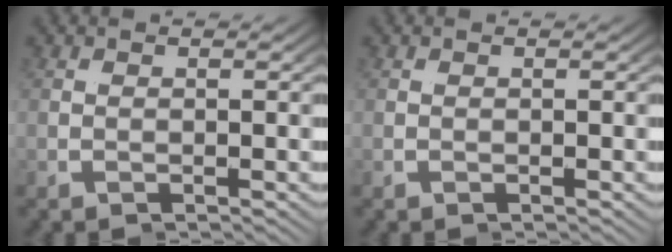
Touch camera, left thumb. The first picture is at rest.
{"total": 0.0}